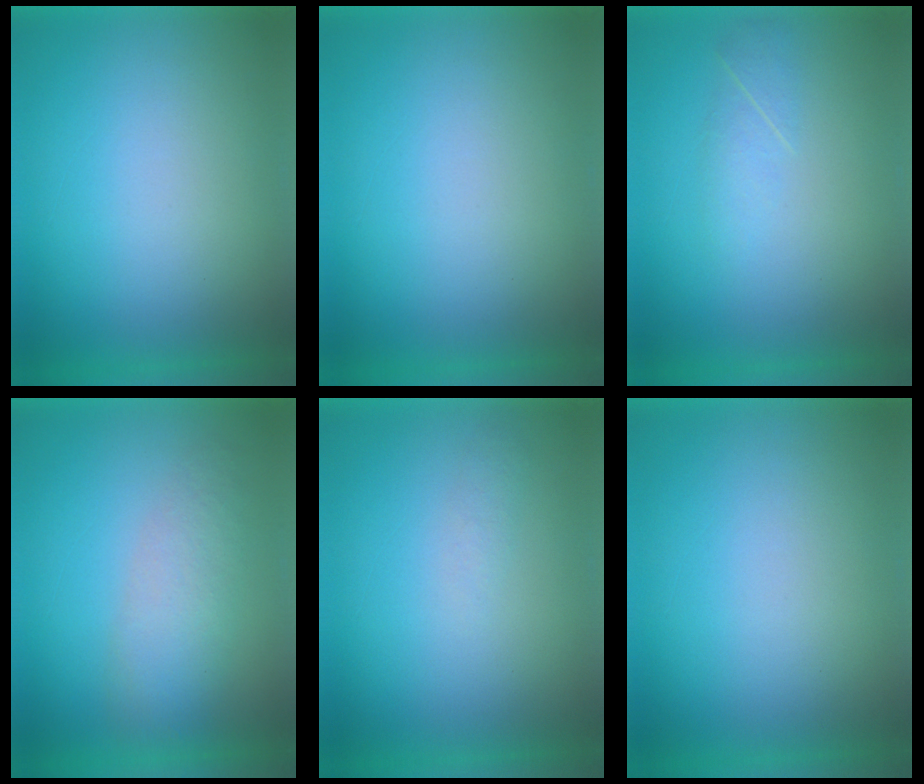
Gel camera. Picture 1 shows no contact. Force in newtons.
{"total": 0.0}
{"total": 2.1}
{"total": 4.3}
{"total": 1.2}
{"total": 0.0}